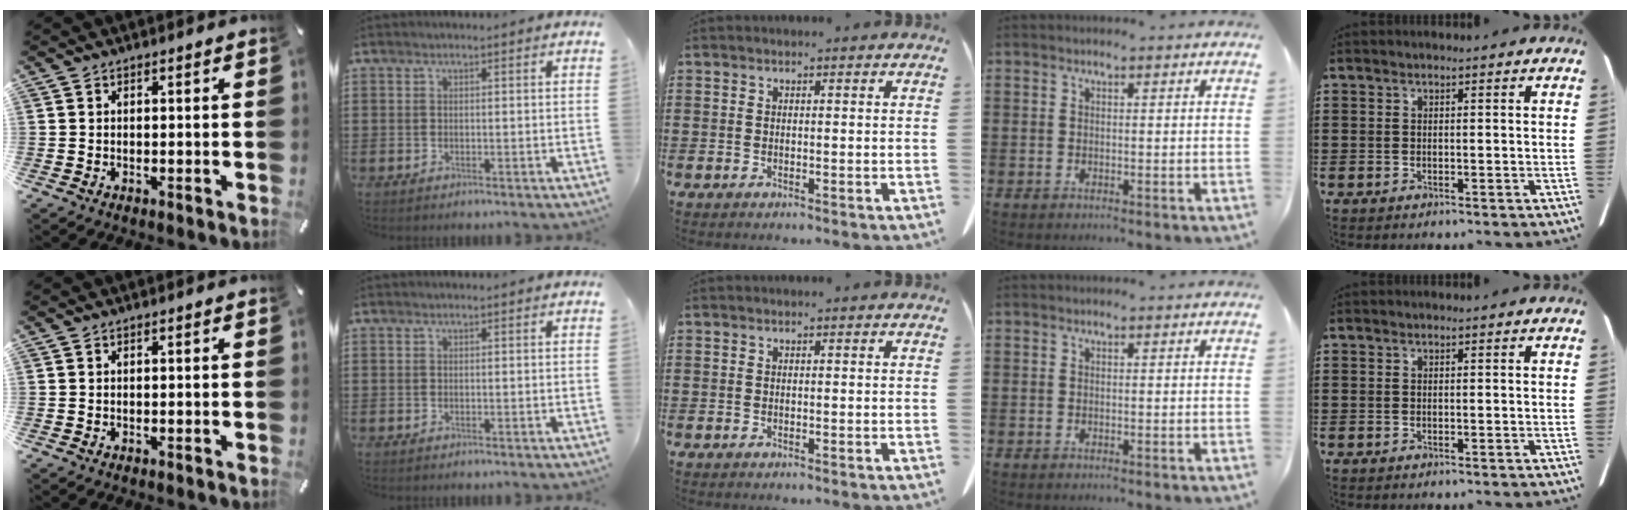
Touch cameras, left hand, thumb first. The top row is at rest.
{}